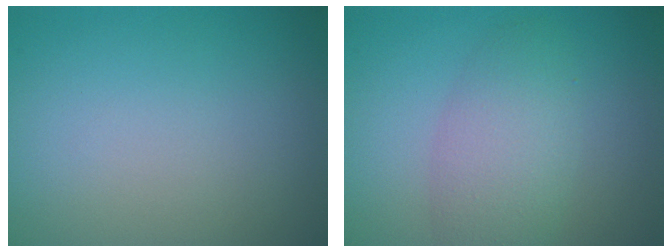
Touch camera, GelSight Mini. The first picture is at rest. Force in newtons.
{"total": 4.2, "press": 4.2, "slide": 0.2}